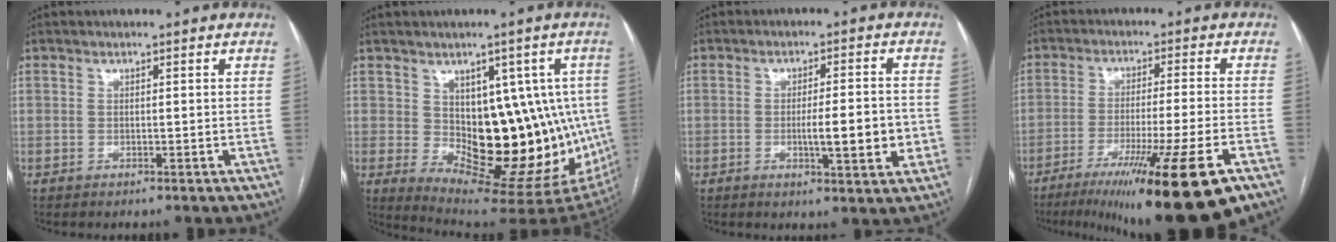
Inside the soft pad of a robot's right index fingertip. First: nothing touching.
{"total": 17.3, "force": [-0.4, 8.4, 15.1], "torque": [-0.172, 0.013, 0.024]}
{"total": 7.8, "force": [-1.5, 1.2, 7.6], "torque": [-0.115, -0.002, -0.018]}
{"total": 19.2, "force": [-11.9, -0.3, 15.0], "torque": [-0.187, -0.048, -0.186]}